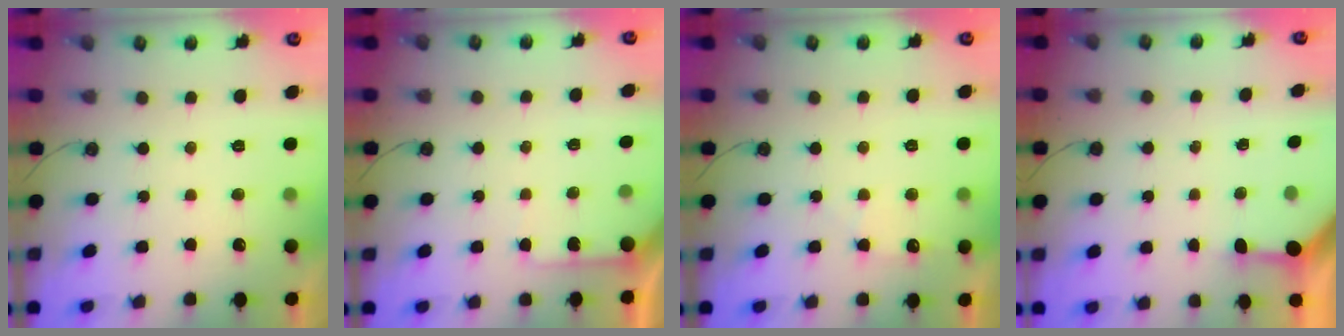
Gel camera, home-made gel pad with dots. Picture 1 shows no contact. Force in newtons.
{"total": 5.4, "press": 5.4, "slide": 0.4}
{"total": 4.6, "press": 4.5, "slide": 0.5}
{"total": 3.3, "press": 3.3, "slide": 0.3}